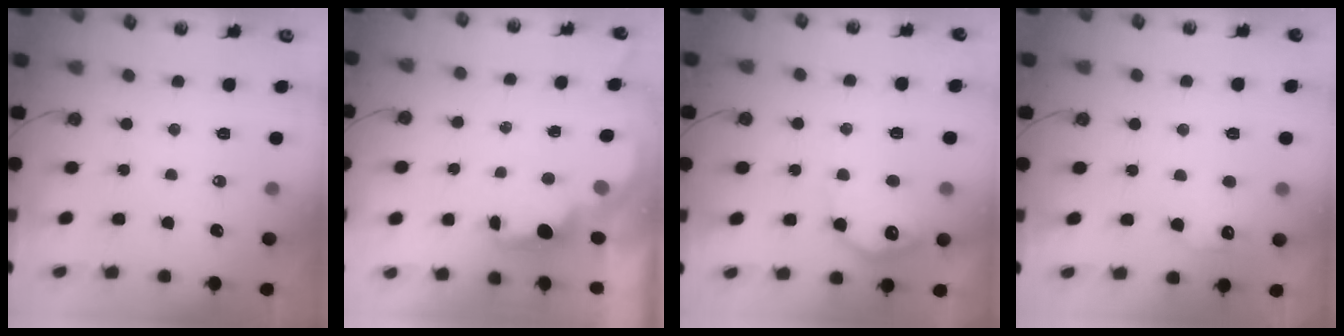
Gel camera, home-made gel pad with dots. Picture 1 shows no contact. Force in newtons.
{"total": 1.9, "press": 1.7, "slide": 0.8}
{"total": 12.2, "press": 12.2, "slide": 0.4}
{"total": 6.9, "press": 6.9, "slide": 0.4}